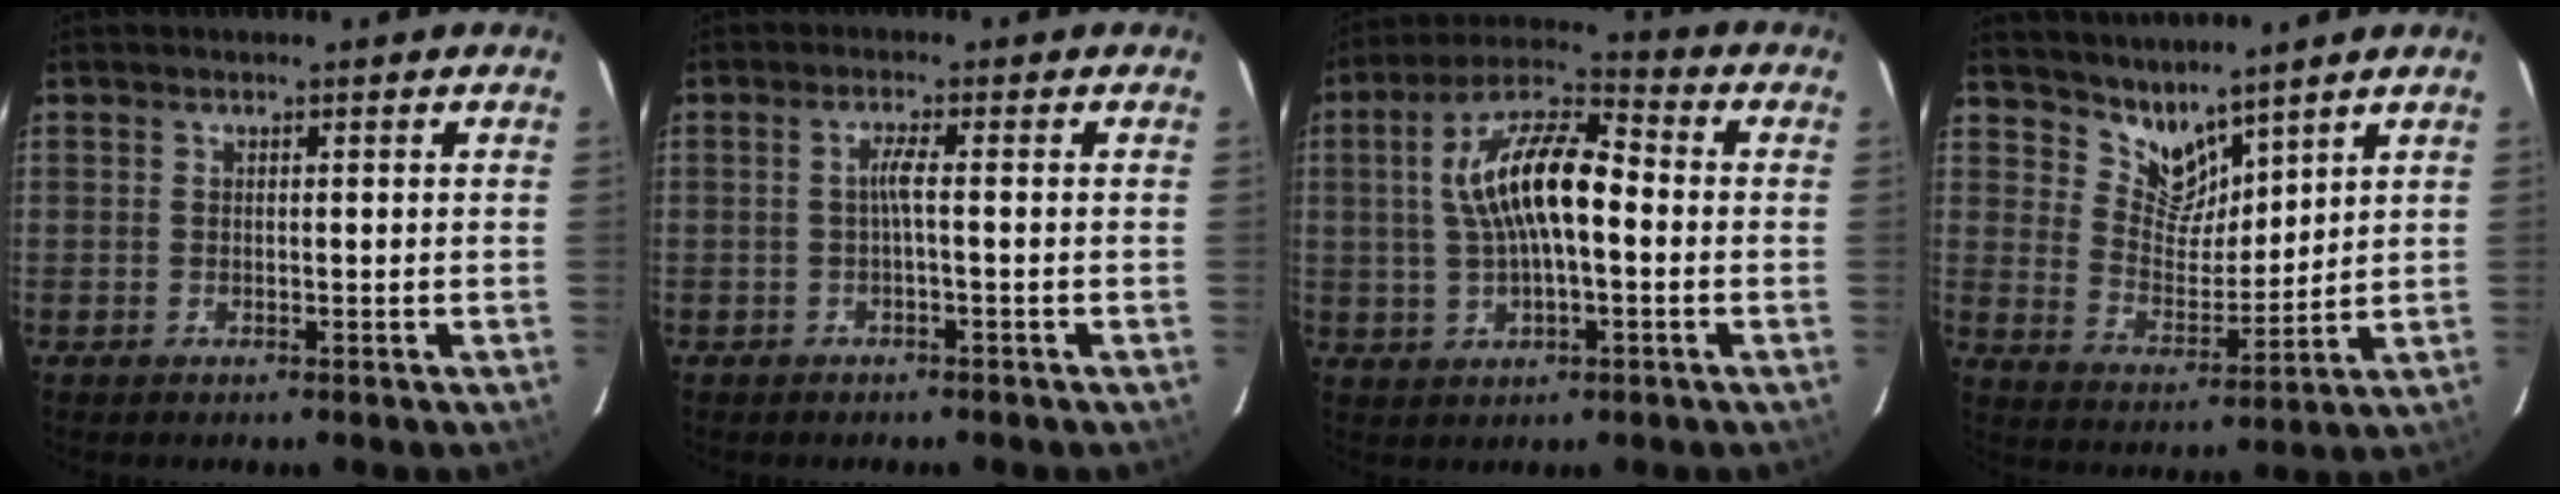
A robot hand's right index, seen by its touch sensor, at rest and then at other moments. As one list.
[{"total": 1.7, "force": [-0.4, -0.4, 1.6], "torque": [-0.030, 0.003, -0.007]}, {"total": 13.7, "force": [0.3, 5.1, 12.7], "torque": [-0.241, 0.022, 0.003]}, {"total": 7.8, "force": [6.8, 3.0, 2.2], "torque": [-0.033, -0.003, 0.134]}]